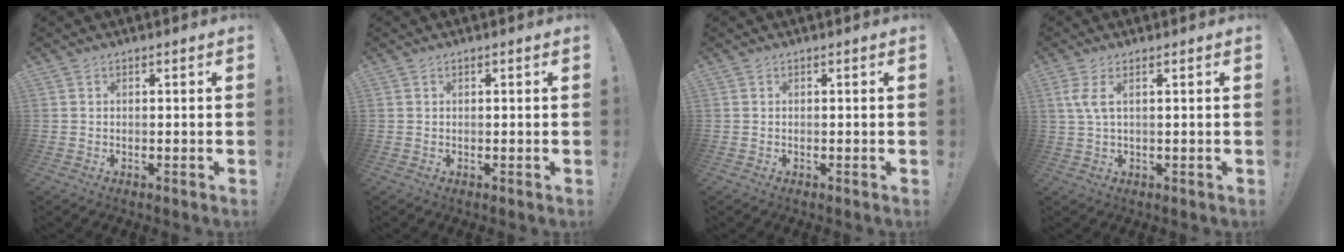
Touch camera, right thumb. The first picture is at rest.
{"total": 0.0}
{"total": 0.0}
{"total": 4.1, "force": [1.4, 0.9, 3.7], "torque": [-0.077, -0.002, 0.027]}